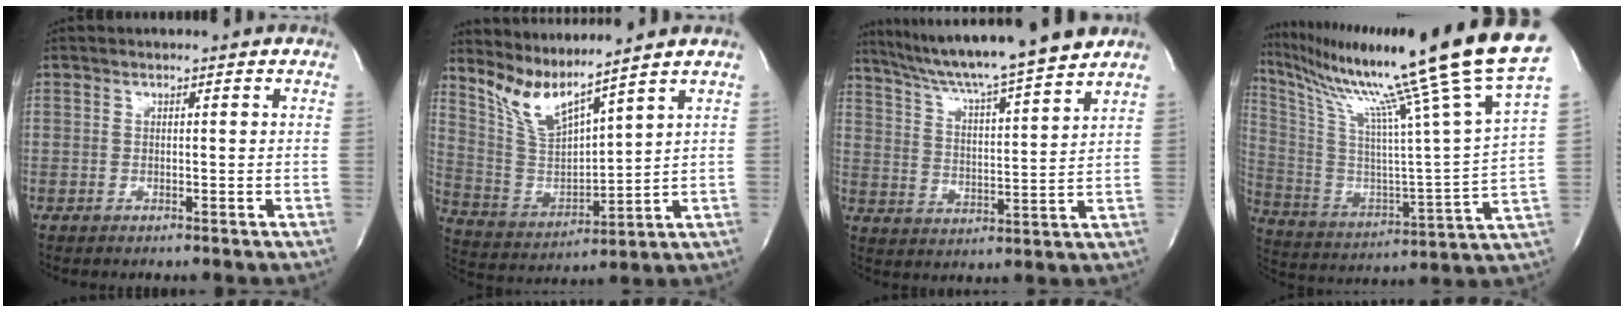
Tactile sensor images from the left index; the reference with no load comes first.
{"total": 8.1, "force": [7.2, -0.6, 3.8], "torque": [-0.089, -0.013, 0.159]}
{"total": 16.1, "force": [14.3, -1.3, 7.4], "torque": [-0.129, -0.005, 0.219]}
{"total": 29.0, "force": [22.4, -3.0, 18.1], "torque": [-0.323, -0.062, 0.342]}